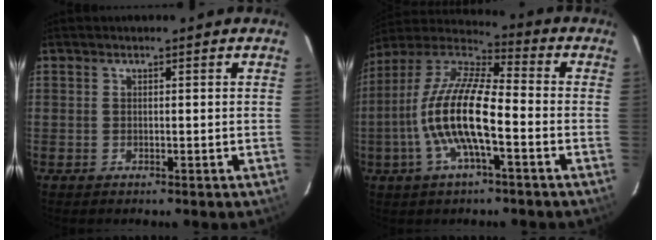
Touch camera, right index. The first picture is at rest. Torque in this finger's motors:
{"motor_torque": [1.92, -0.21, 1.05, 0.21]}